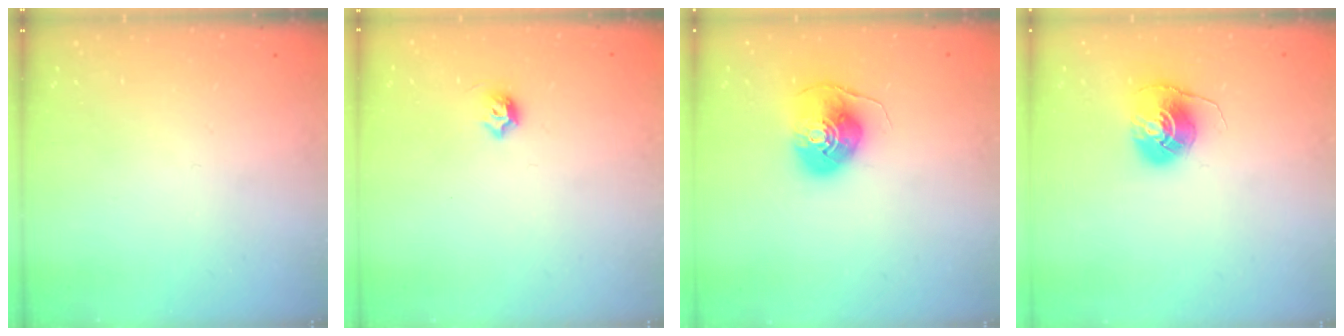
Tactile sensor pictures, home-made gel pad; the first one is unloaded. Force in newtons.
{"total": 5.5, "press": 5.4, "slide": 0.9}
{"total": 9.8, "press": 9.7, "slide": 1.4}
{"total": 7.7, "press": 7.7, "slide": 0.2}